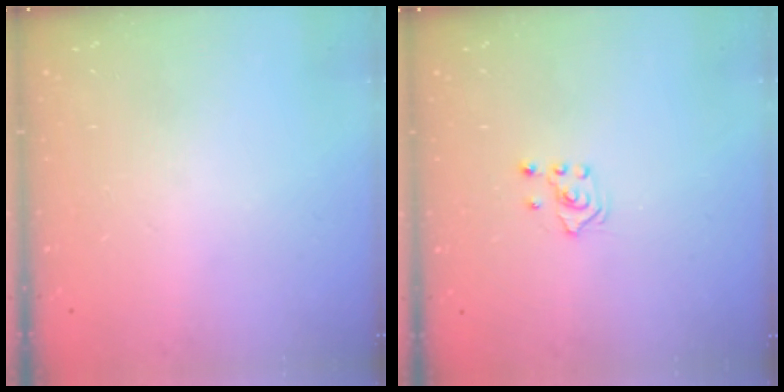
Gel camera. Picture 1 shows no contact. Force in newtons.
{"total": 2.1, "press": 1.8, "slide": 0.9}